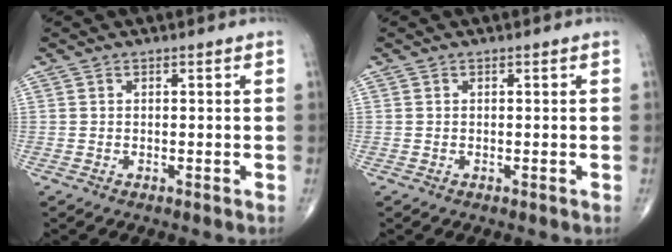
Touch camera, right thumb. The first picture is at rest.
{"total": 0.0}